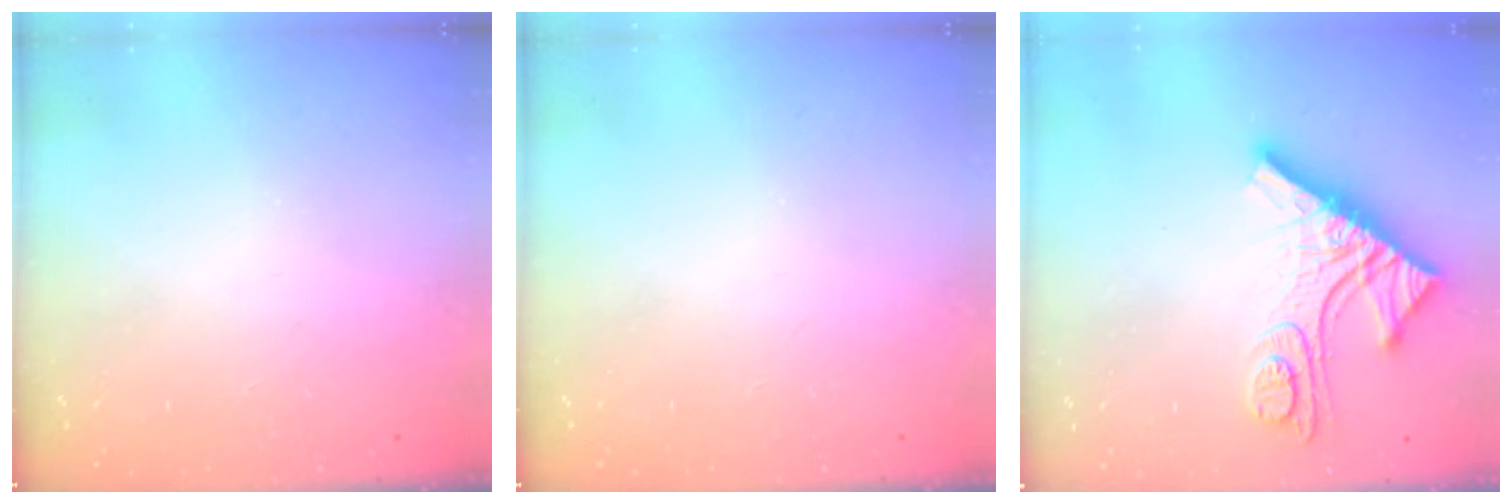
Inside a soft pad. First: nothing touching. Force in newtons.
{"total": 0.0}
{"total": 13.4, "press": 13.4, "slide": 1.1}